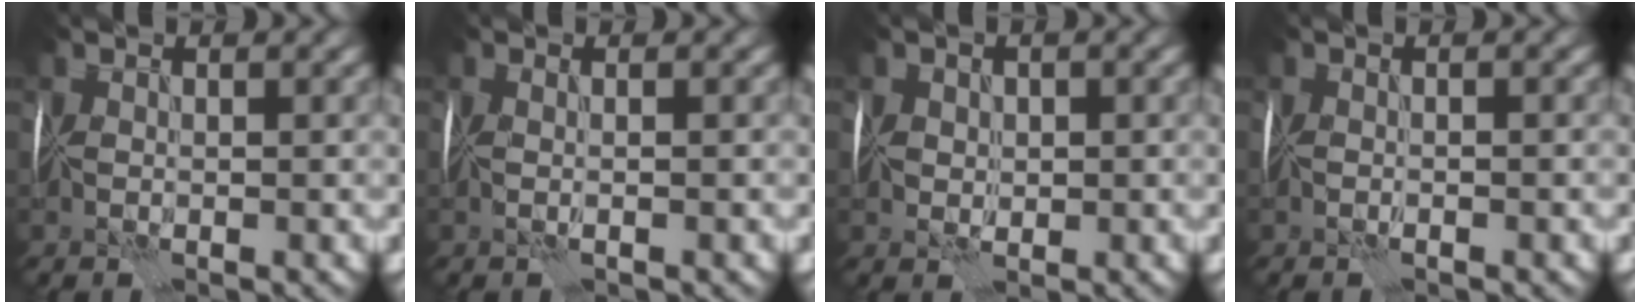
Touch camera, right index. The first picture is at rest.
{"total": 1.0, "force": [0.2, 0.1, 0.9], "torque": [-0.011, 0.000, 0.000]}
{"total": 1.8, "force": [0.3, 1.5, 0.9], "torque": [-0.016, 0.003, 0.002]}
{"total": 0.8, "force": [-0.2, 0.2, 0.7], "torque": [-0.007, -0.001, -0.005]}